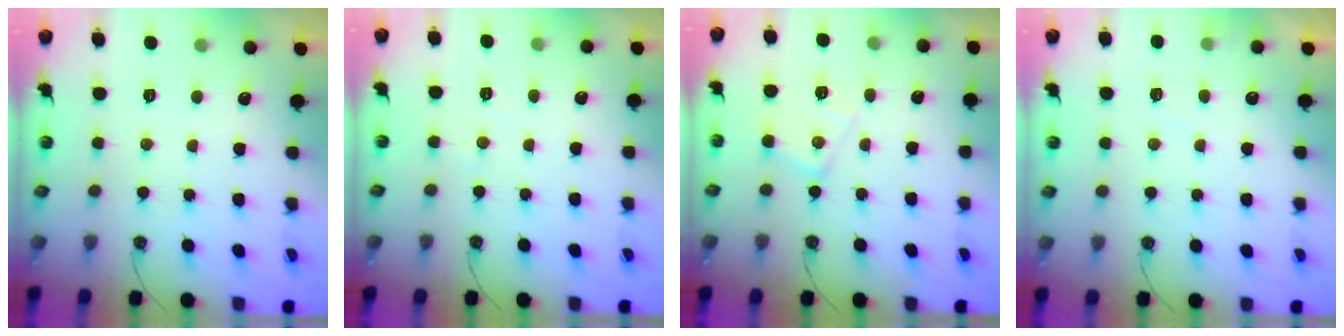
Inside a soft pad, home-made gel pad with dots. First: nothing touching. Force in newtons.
{"total": 3.2, "press": 3.1, "slide": 0.7}
{"total": 9.7, "press": 9.7, "slide": 0.6}
{"total": 4.5, "press": 4.4, "slide": 0.8}